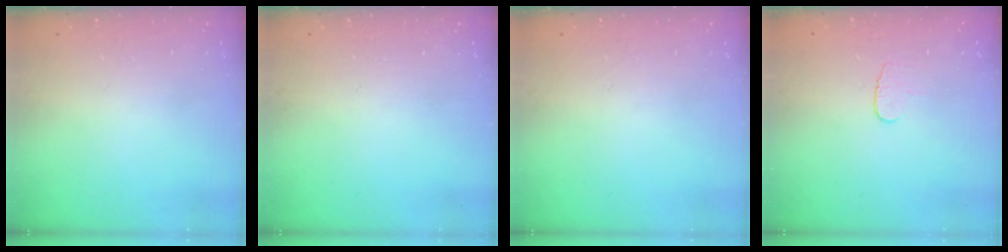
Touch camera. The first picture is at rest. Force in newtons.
{"total": 0.0}
{"total": 0.0}
{"total": 4.3, "press": 4.2, "slide": 0.4}